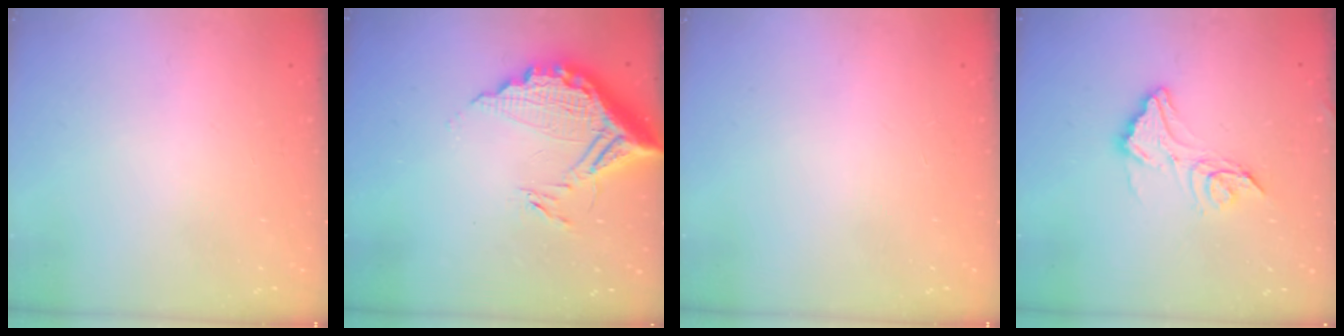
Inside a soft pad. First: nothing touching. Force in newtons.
{"total": 14.7, "press": 14.7, "slide": 1.2}
{"total": 0.0}
{"total": 12.4, "press": 12.4, "slide": 0.8}